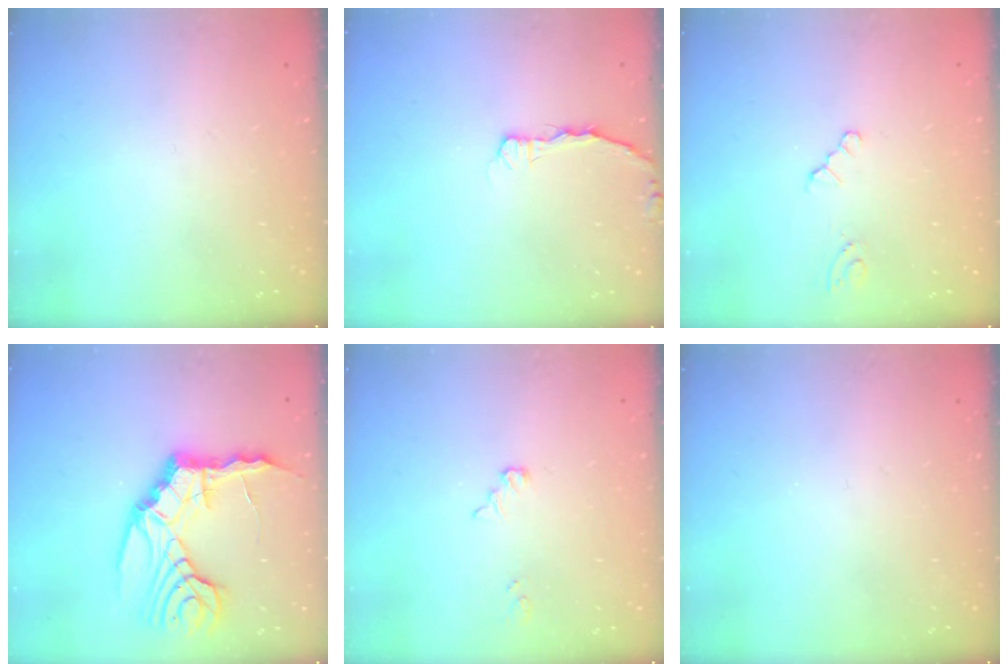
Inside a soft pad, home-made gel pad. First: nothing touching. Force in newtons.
{"total": 2.9, "press": 2.9, "slide": 0.4}
{"total": 0.0}
{"total": 14.3, "press": 14.1, "slide": 2.3}
{"total": 4.9, "press": 4.9, "slide": 0.3}
{"total": 0.0}